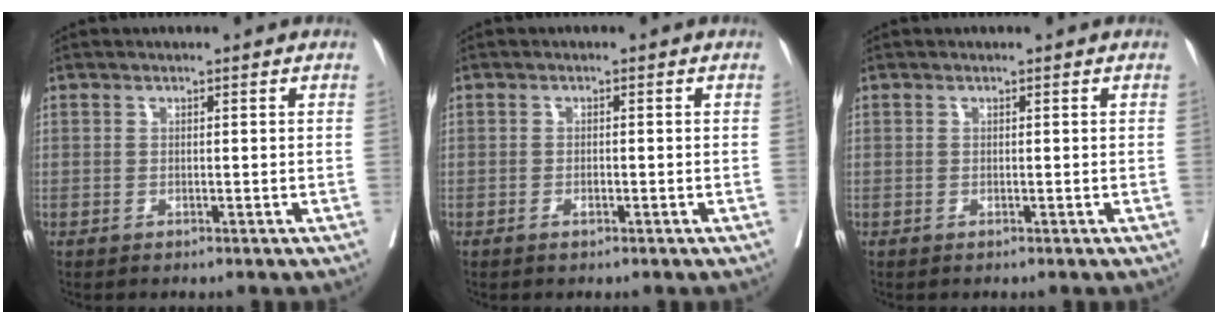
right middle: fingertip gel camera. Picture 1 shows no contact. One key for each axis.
{"total": 0.9, "fx": -0.5, "fy": 0.3, "fz": 0.7, "tx": -0.013, "ty": 0.000, "tz": -0.007}
{"total": 0.0}